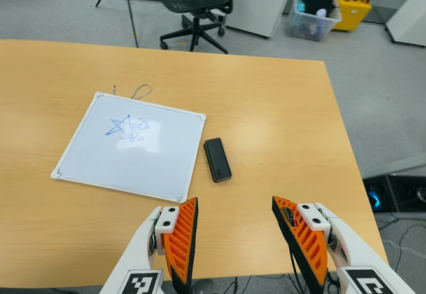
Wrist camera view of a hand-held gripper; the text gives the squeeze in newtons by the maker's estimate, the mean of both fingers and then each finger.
{"total": 0.0}